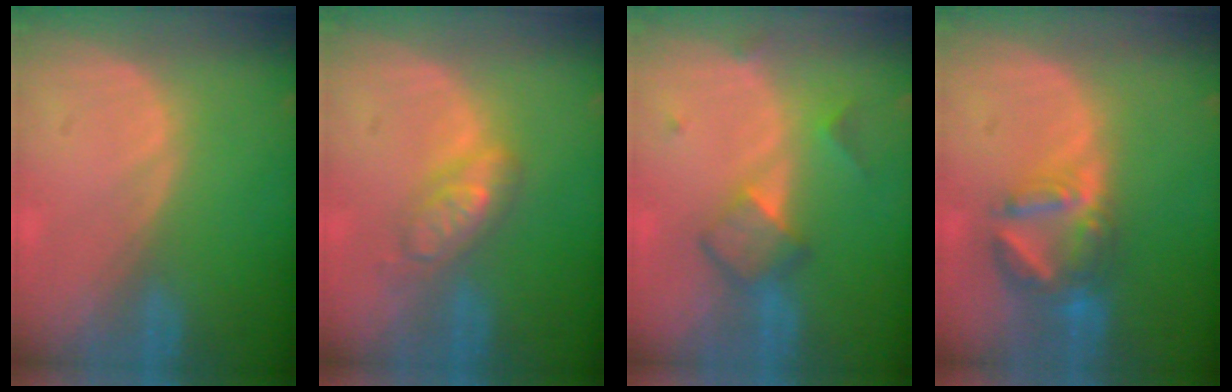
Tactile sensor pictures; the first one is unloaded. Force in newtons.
{"total": 4.6, "press": 4.5, "slide": 0.3}
{"total": 5.1, "press": 5.1, "slide": 0.4}
{"total": 7.2, "press": 6.3, "slide": 3.4}